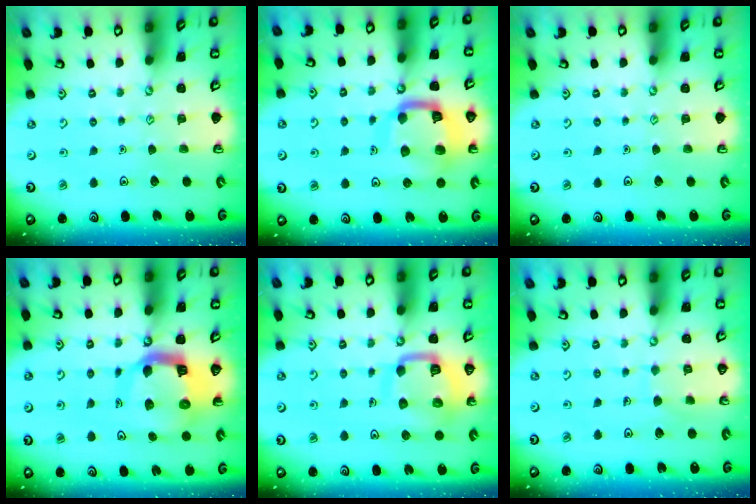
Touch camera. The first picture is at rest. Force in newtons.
{"total": 14.0, "press": 14.0, "slide": 1.2}
{"total": 0.0}
{"total": 11.1, "press": 11.0, "slide": 1.5}
{"total": 11.7, "press": 11.7, "slide": 1.3}
{"total": 6.4, "press": 6.4, "slide": 0.5}